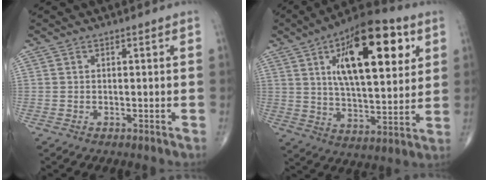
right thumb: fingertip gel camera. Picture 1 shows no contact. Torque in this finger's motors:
{"motor_torque": [-1.29, 2.36, 1.95, 0.82, 0.23]}